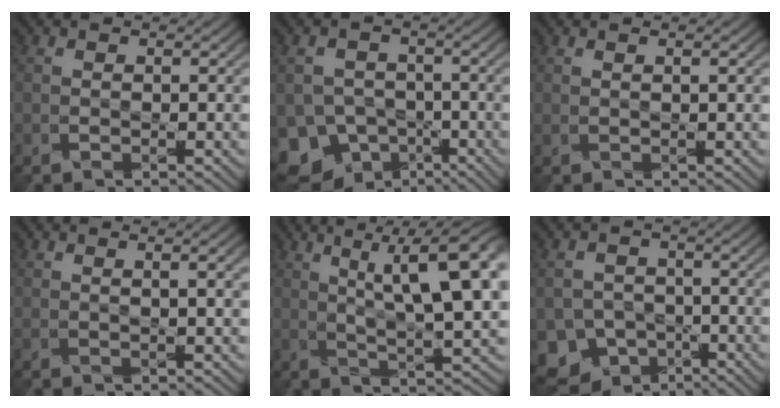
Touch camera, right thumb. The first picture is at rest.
{"total": 9.6, "force": [-6.0, 7.3, 1.4], "torque": [-0.044, -0.018, -0.105]}
{"total": 0.9, "force": [0.6, 0.1, 0.7], "torque": [-0.006, 0.010, 0.009]}
{"total": 2.8, "force": [1.2, 0.6, 2.4], "torque": [-0.028, 0.013, 0.019]}
{"total": 14.0, "force": [4.8, 4.2, 12.5], "torque": [-0.166, 0.020, 0.083]}
{"total": 7.5, "force": [-4.5, 5.9, 1.0], "torque": [-0.026, -0.019, -0.080]}